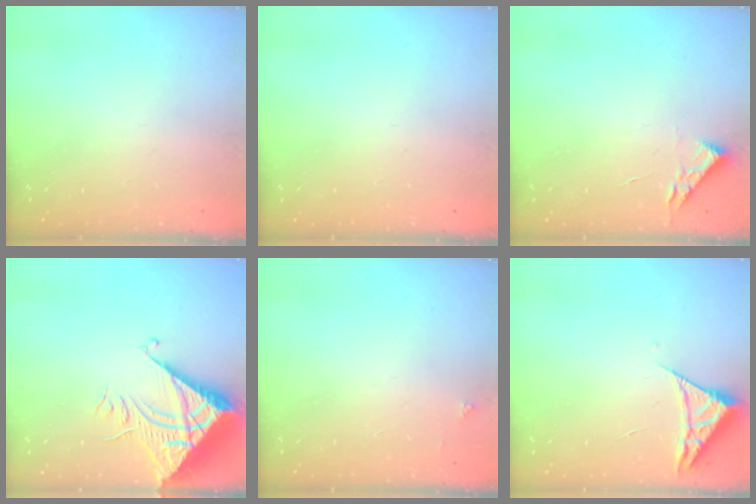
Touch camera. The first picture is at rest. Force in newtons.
{"total": 0.0}
{"total": 3.1, "press": 3.0, "slide": 0.4}
{"total": 11.2, "press": 11.2, "slide": 0.9}
{"total": 2.0, "press": 2.0, "slide": 0.3}
{"total": 4.2, "press": 4.2, "slide": 0.5}